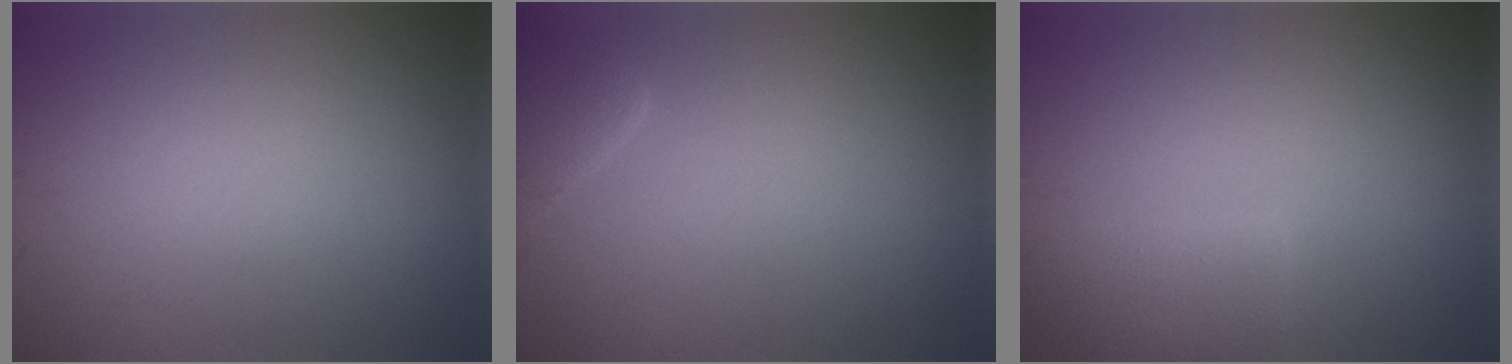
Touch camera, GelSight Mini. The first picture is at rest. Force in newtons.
{"total": 2.2, "press": 2.2, "slide": 0.1}
{"total": 2.9, "press": 2.9, "slide": 0.1}